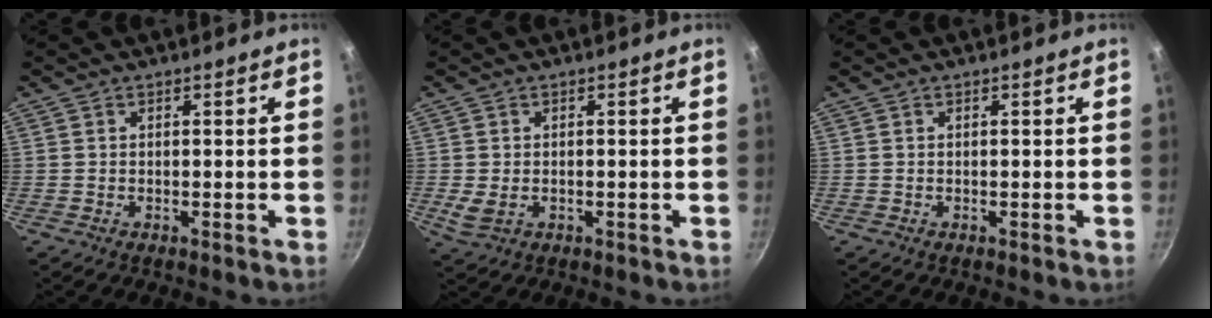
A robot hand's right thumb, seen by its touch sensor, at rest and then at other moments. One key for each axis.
{"total": 3.3, "fx": -0.5, "fy": 2.3, "fz": 2.3, "tx": -0.045, "ty": -0.005, "tz": -0.005}
{"total": 0.0}